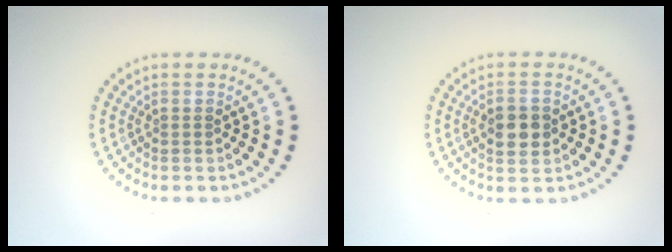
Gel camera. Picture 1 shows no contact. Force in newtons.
{"total": 3.0, "press": 3.0, "slide": 0.1}